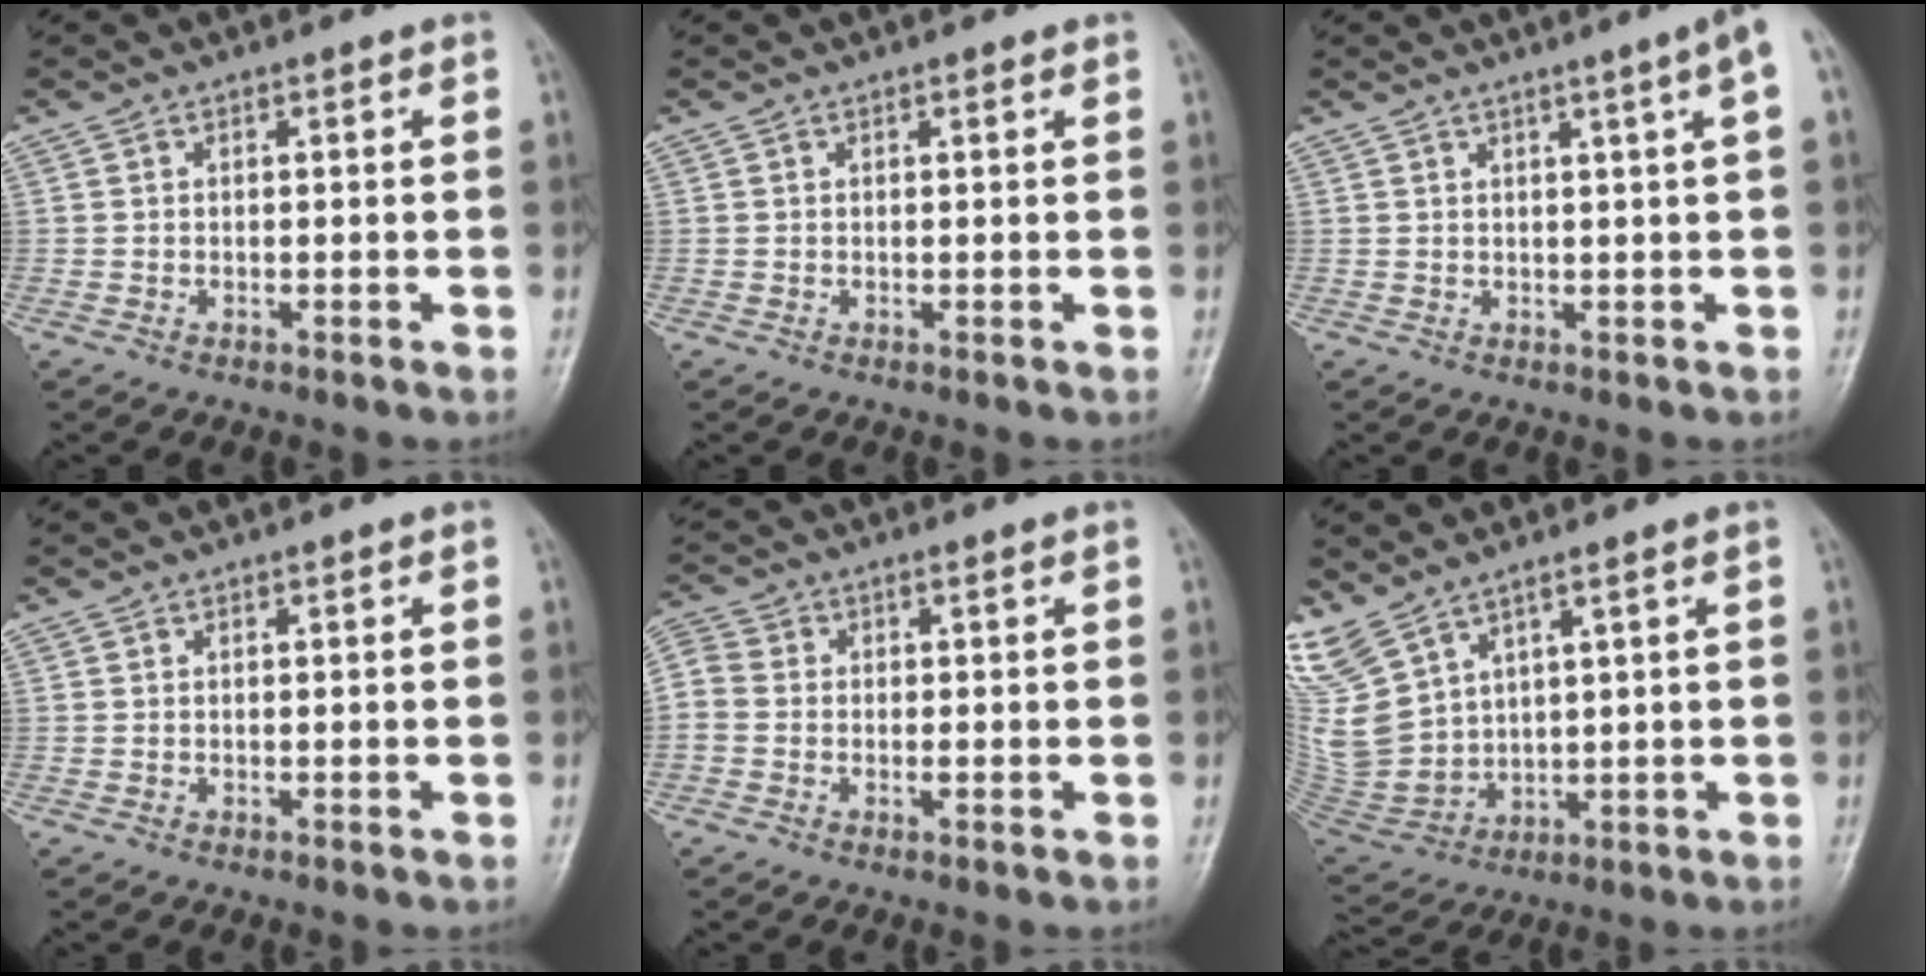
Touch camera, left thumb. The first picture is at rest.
{"total": 0.6, "force": [0.4, 0.1, 0.4], "torque": [-0.006, -0.001, 0.005]}
{"total": 5.1, "force": [2.0, -0.6, 4.6], "torque": [-0.063, -0.002, 0.028]}
{"total": 0.0}
{"total": 5.5, "force": [-0.5, 4.1, 3.6], "torque": [-0.077, 0.014, -0.022]}
{"total": 12.8, "force": [7.9, 6.5, 7.7], "torque": [-0.174, -0.037, 0.185]}